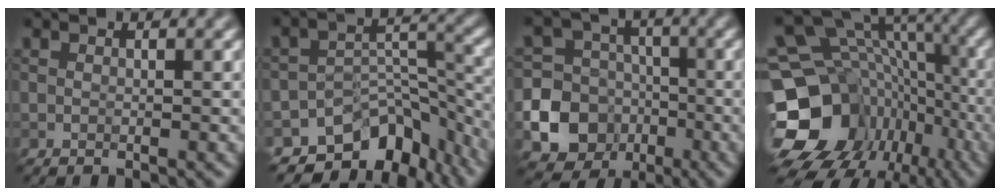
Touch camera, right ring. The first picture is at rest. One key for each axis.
{"total": 9.7, "fx": -7.1, "fy": 5.0, "fz": 4.3, "tx": -0.053, "ty": -0.015, "tz": -0.107}
{"total": 13.4, "fx": -4.6, "fy": 12.2, "fz": 3.0, "tx": -0.076, "ty": -0.032, "tz": -0.084}
{"total": 18.6, "fx": -5.9, "fy": 14.7, "fz": 9.8, "tx": -0.192, "ty": 0.008, "tz": -0.072}